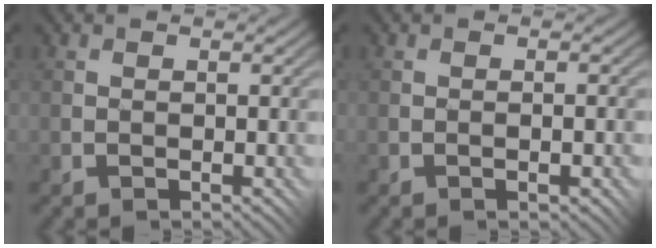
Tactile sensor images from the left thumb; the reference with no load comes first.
{"total": 2.0, "force": [-0.9, 0.6, 1.7], "torque": [-0.020, 0.008, -0.005]}